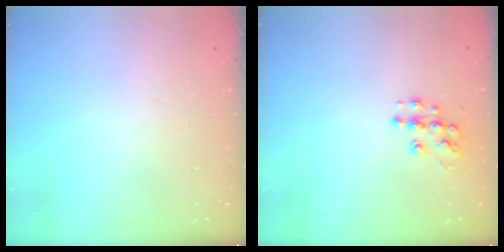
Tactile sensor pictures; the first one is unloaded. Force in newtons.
{"total": 9.4, "press": 9.4, "slide": 0.5}